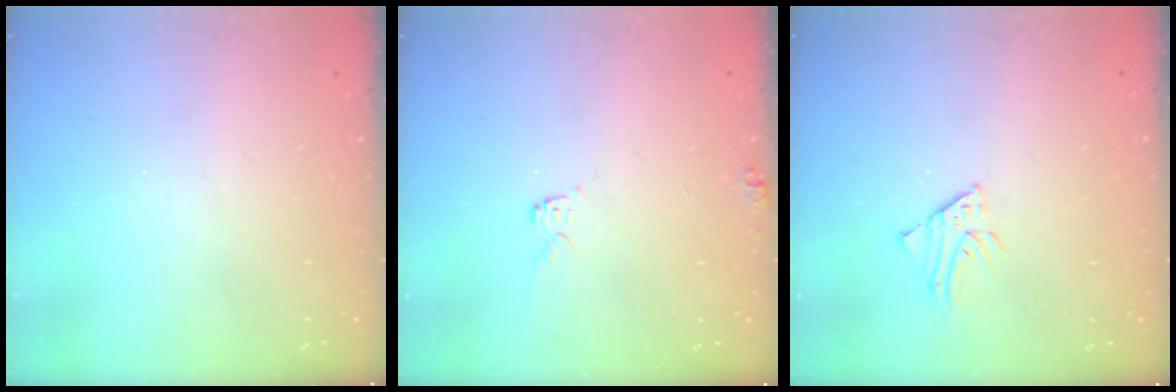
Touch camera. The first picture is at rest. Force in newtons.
{"total": 4.3, "press": 4.2, "slide": 0.4}
{"total": 2.5, "press": 2.5, "slide": 0.2}